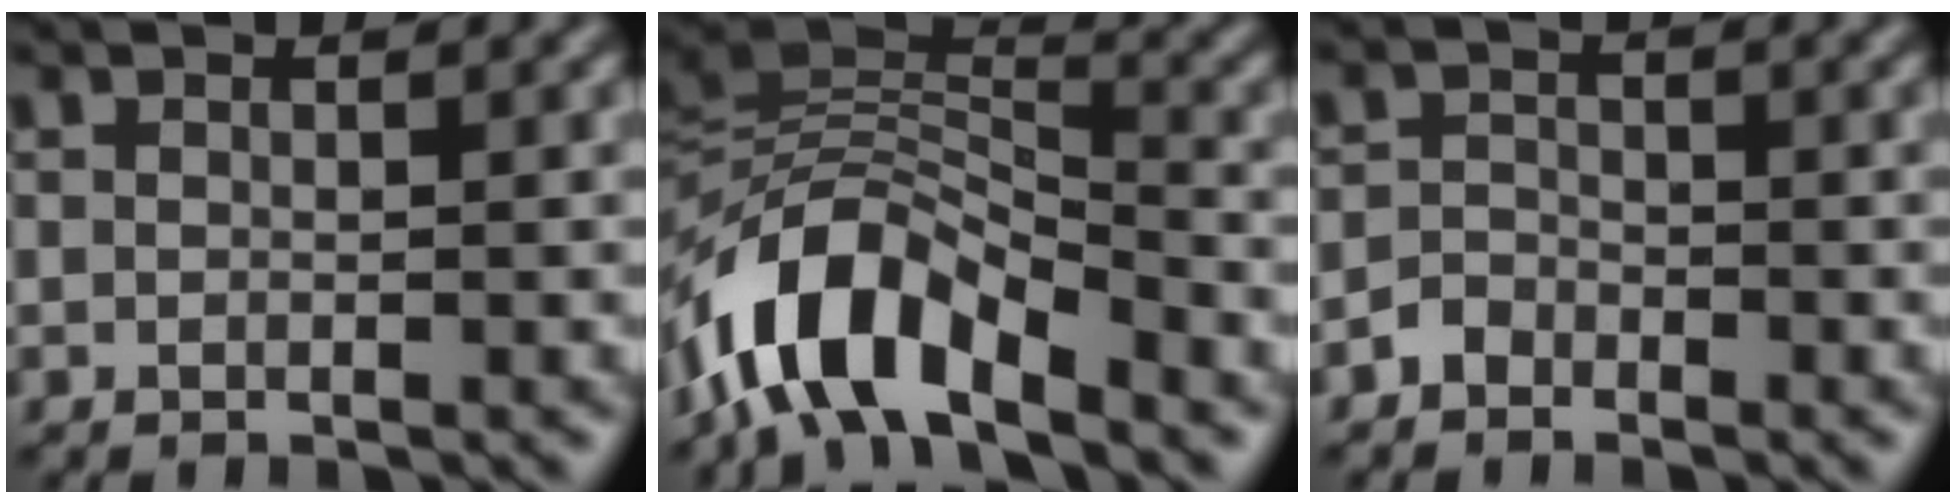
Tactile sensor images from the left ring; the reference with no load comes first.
{"total": 9.2, "force": [-5.9, 3.6, 6.1], "torque": [-0.100, 0.008, -0.118]}
{"total": 1.5, "force": [-1.2, 0.9, 0.2], "torque": [0.001, 0.007, -0.025]}